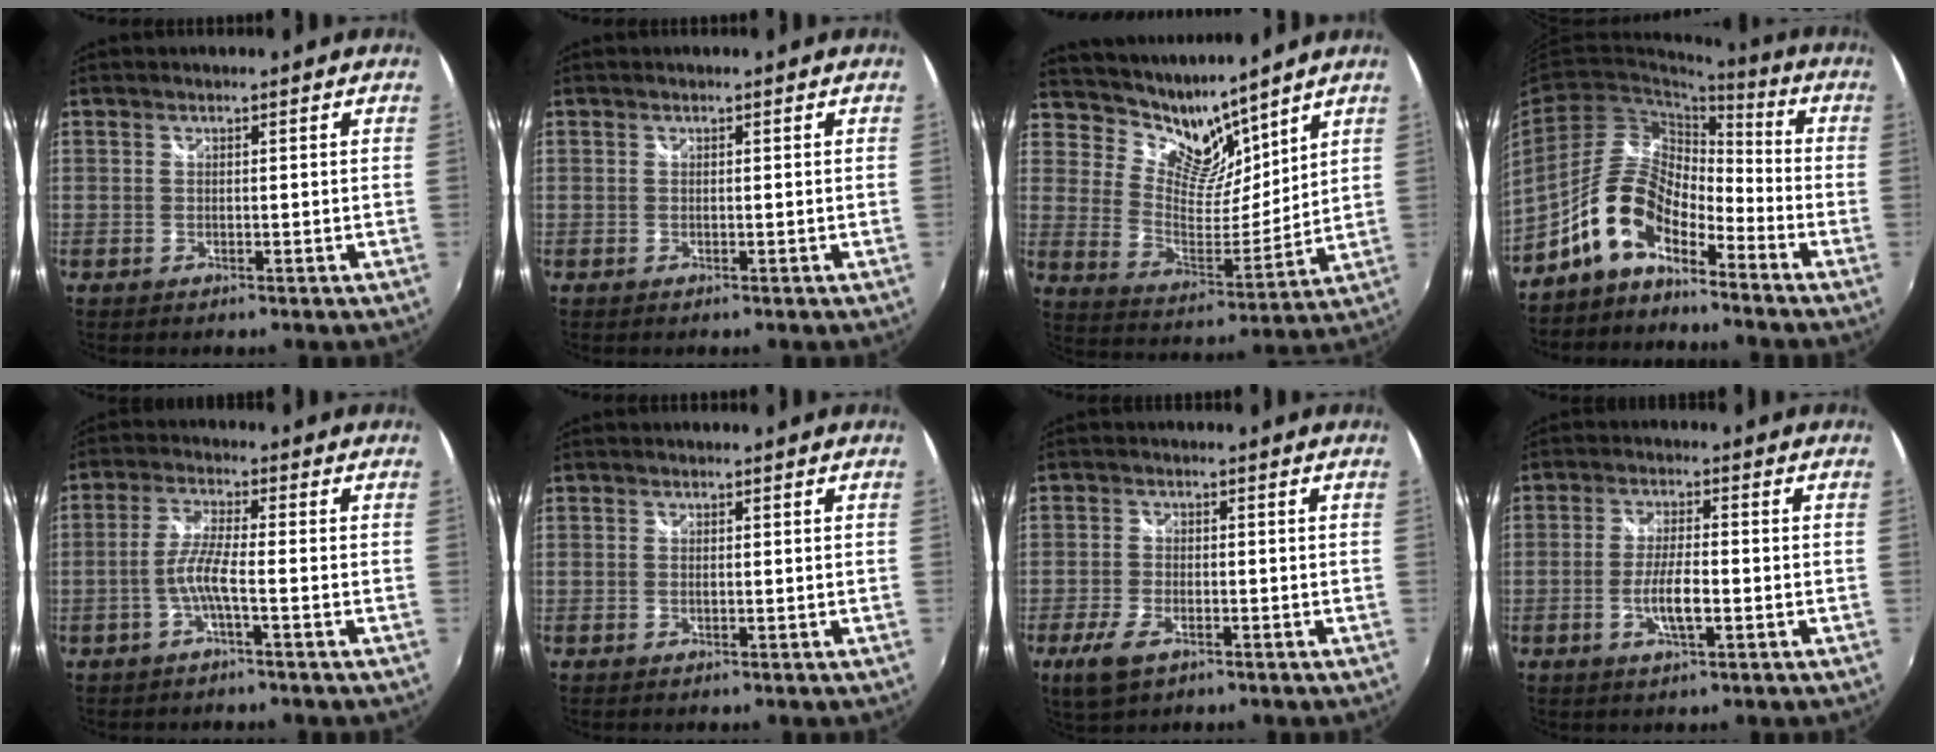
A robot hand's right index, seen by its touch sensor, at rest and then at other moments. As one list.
[{"total": 0.0}, {"total": 11.0, "force": [9.7, 3.9, 3.4], "torque": [-0.064, -0.021, 0.180]}, {"total": 10.6, "force": [-7.3, 4.5, 6.1], "torque": [-0.128, 0.021, -0.146]}, {"total": 4.6, "force": [-1.9, 0.0, 4.2], "torque": [-0.095, 0.004, -0.036]}, {"total": 0.0}, {"total": 6.2, "force": [-3.5, 2.9, 4.2], "torque": [-0.109, -0.013, -0.065]}, {"total": 5.5, "force": [-1.8, 1.1, 5.1], "torque": [-0.102, -0.003, -0.033]}]